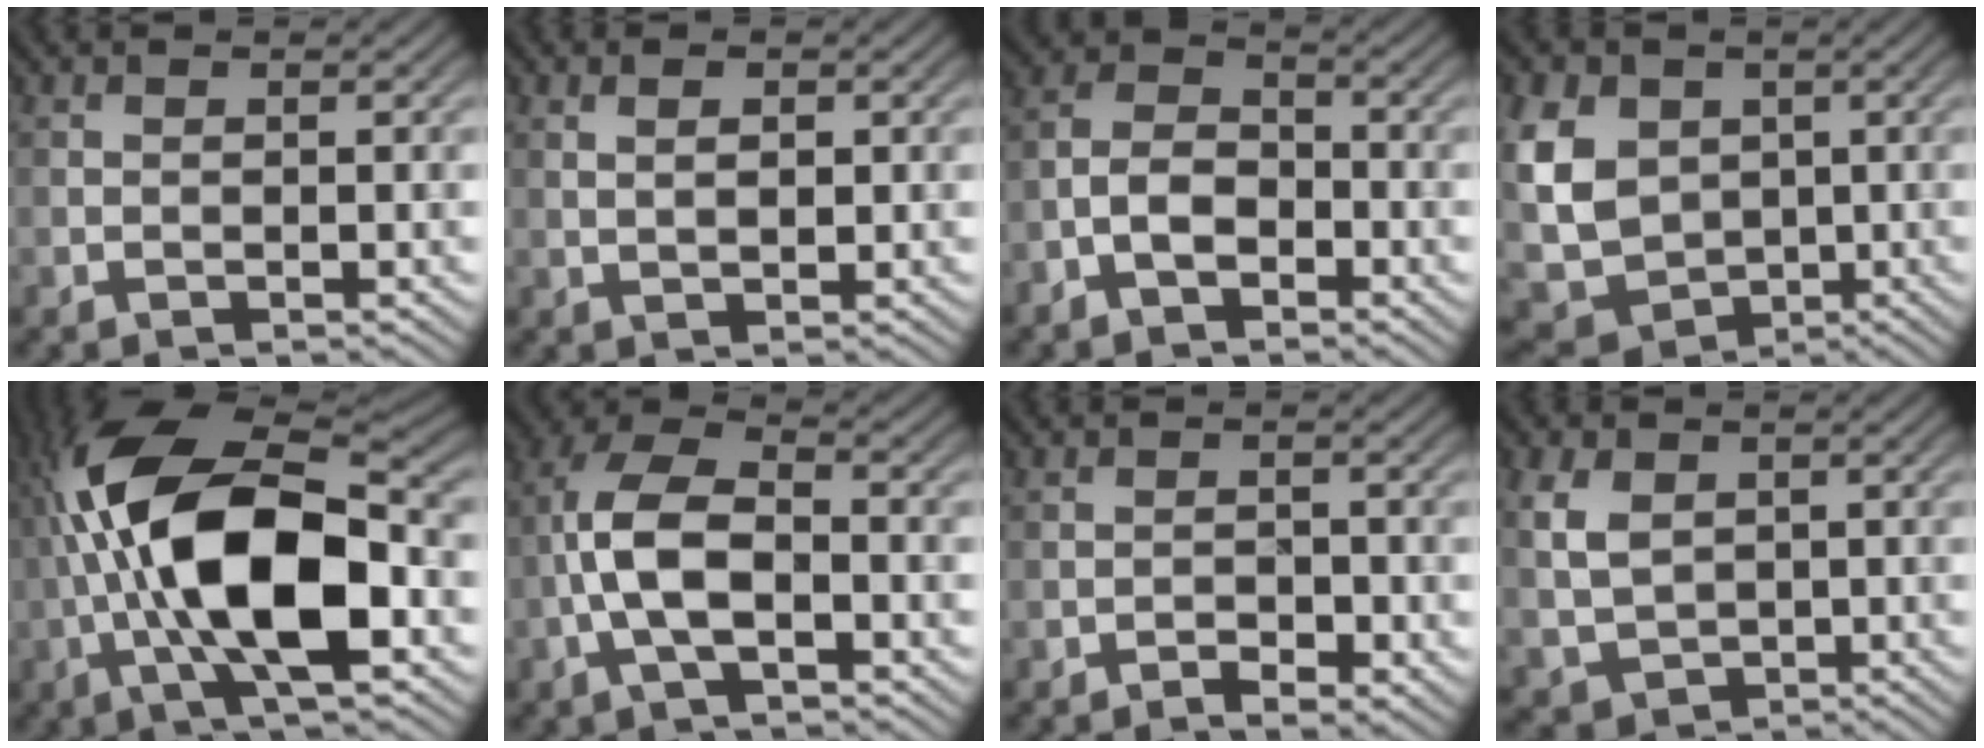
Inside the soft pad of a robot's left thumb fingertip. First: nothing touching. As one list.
[{"total": 2.1, "force": [0.6, 1.0, 1.7], "torque": [-0.021, -0.009, 0.014]}, {"total": 4.7, "force": [-2.6, 2.7, 2.8], "torque": [-0.053, 0.007, -0.062]}, {"total": 11.2, "force": [1.0, 9.0, 6.5], "torque": [-0.176, -0.006, 0.013]}, {"total": 15.6, "force": [-2.1, 6.0, 14.3], "torque": [-0.262, 0.022, -0.049]}, {"total": 8.0, "force": [-2.0, 3.7, 6.8], "torque": [-0.145, 0.018, -0.050]}, {"total": 2.3, "force": [-1.4, 1.1, 1.5], "torque": [-0.020, 0.001, -0.025]}, {"total": 5.8, "force": [1.0, 4.4, 3.5], "torque": [-0.102, -0.002, 0.021]}]